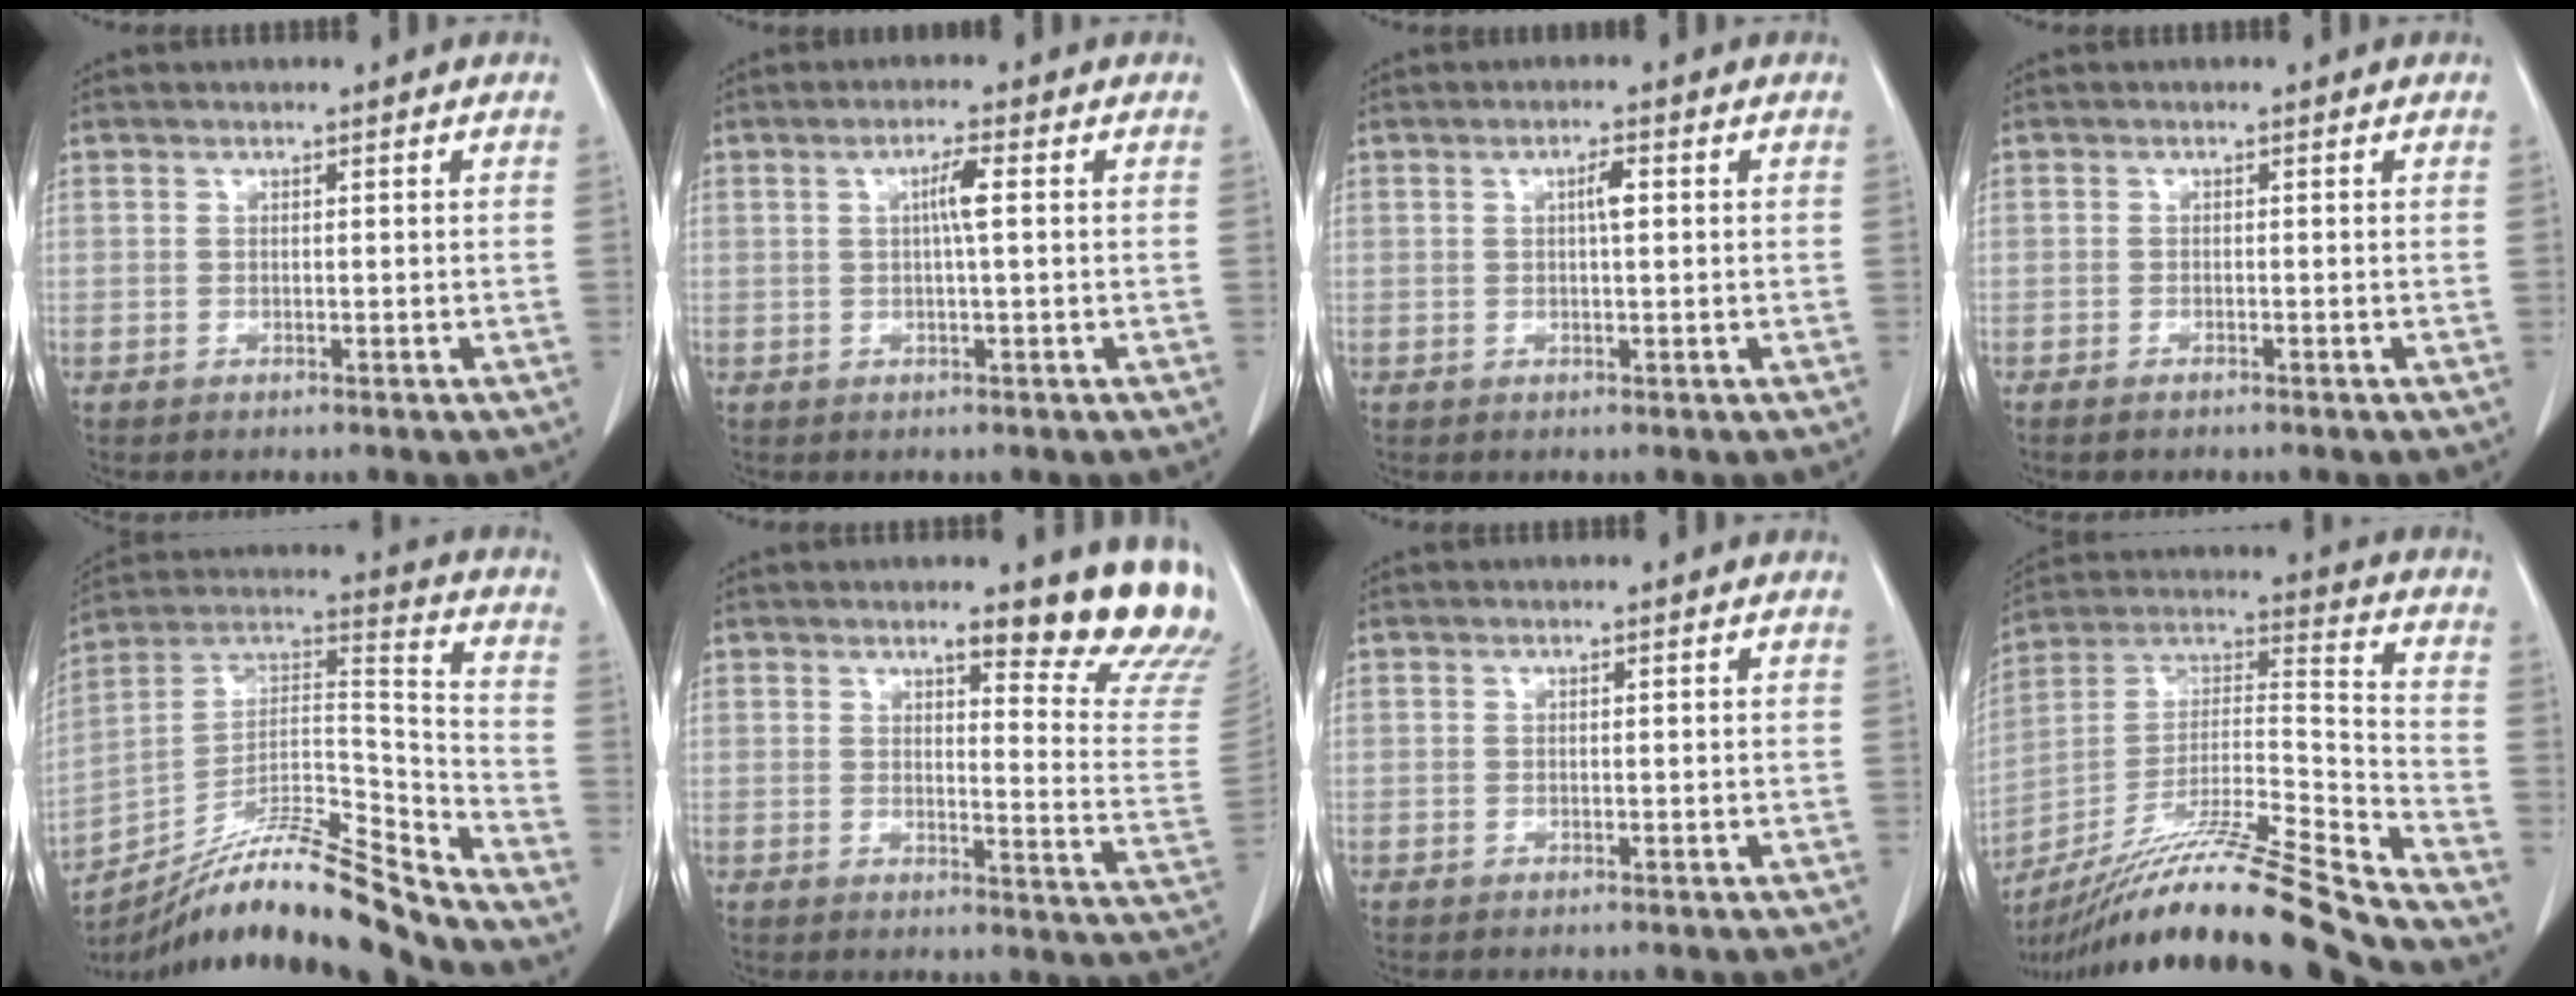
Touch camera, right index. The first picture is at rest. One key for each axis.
{"total": 3.0, "fx": 0.4, "fy": -0.1, "fz": 2.9, "tx": -0.054, "ty": 0.002, "tz": 0.006}
{"total": 2.2, "fx": 0.4, "fy": 0.3, "fz": 2.1, "tx": -0.037, "ty": 0.003, "tz": 0.007}
{"total": 0.9, "fx": -0.8, "fy": 0.2, "fz": 0.4, "tx": -0.009, "ty": -0.001, "tz": -0.012}
{"total": 19.1, "fx": -17.3, "fy": -0.3, "fz": 8.2, "tx": -0.150, "ty": 0.030, "tz": -0.304}
{"total": 12.6, "fx": 10.8, "fy": 1.0, "fz": 6.4, "tx": -0.055, "ty": -0.079, "tz": 0.104}
{"total": 0.0}
{"total": 24.8, "fx": -21.4, "fy": -1.7, "fz": 12.3, "tx": -0.214, "ty": -0.018, "tz": -0.370}